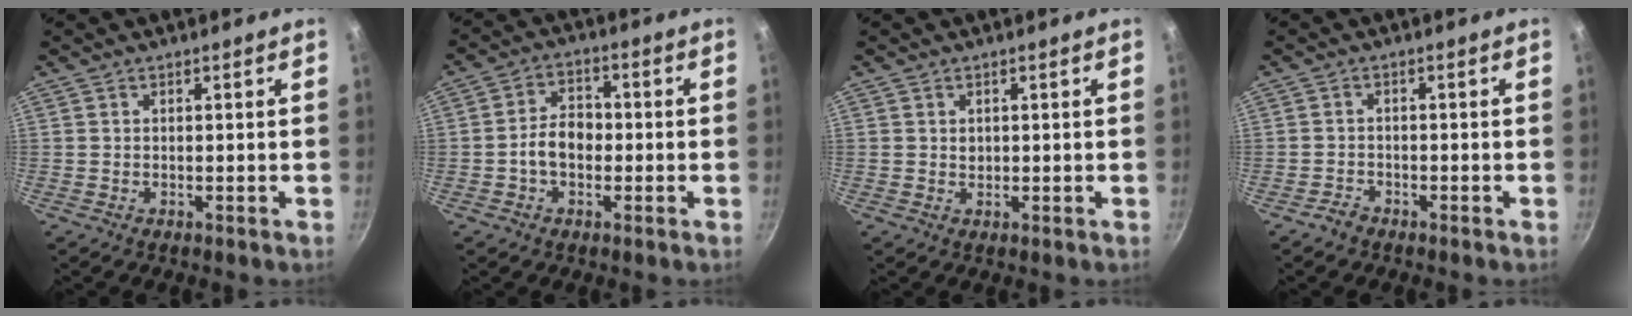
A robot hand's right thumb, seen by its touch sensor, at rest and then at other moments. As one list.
[{"total": 6.5, "force": [-1.2, 4.6, 4.4], "torque": [-0.052, 0.026, -0.026]}, {"total": 1.1, "force": [0.3, 1.0, 0.5], "torque": [-0.005, 0.000, 0.006]}, {"total": 1.8, "force": [-1.5, 0.9, 0.3], "torque": [-0.003, 0.018, -0.027]}]